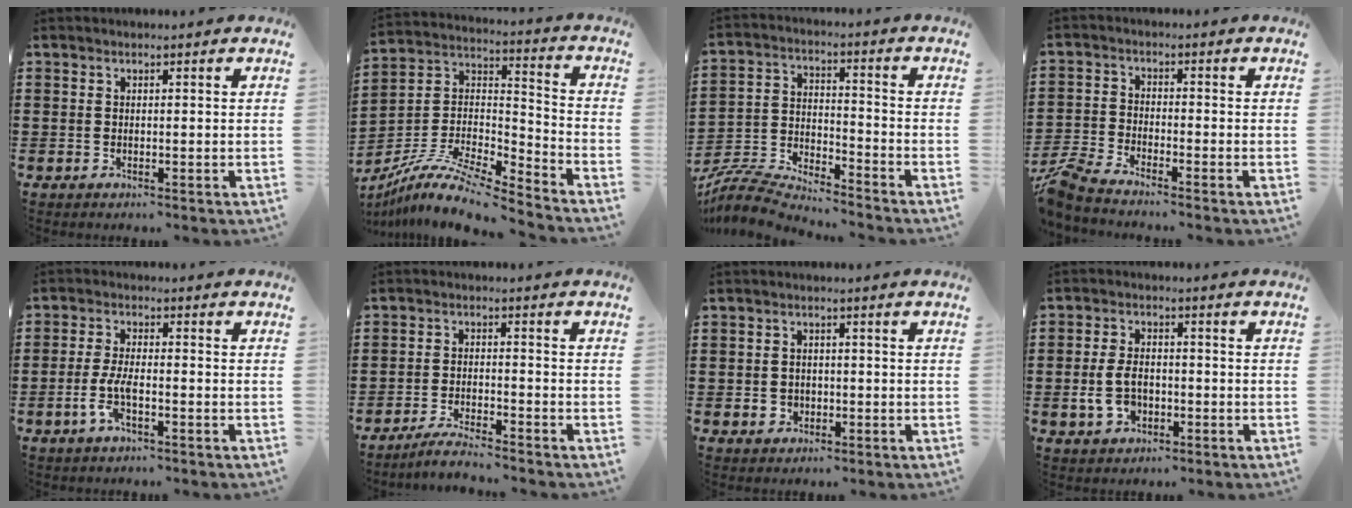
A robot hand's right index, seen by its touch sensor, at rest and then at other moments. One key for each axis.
{"total": 11.3, "fx": -9.7, "fy": 1.6, "fz": 5.5, "tx": -0.112, "ty": 0.012, "tz": -0.192}
{"total": 6.3, "fx": -6.2, "fy": 0.3, "fz": 1.1, "tx": -0.044, "ty": -0.009, "tz": -0.129}
{"total": 4.2, "fx": -4.0, "fy": -0.1, "fz": 1.1, "tx": -0.056, "ty": -0.016, "tz": -0.090}
{"total": 4.8, "fx": -1.8, "fy": 1.5, "fz": 4.2, "tx": -0.098, "ty": -0.004, "tz": -0.040}
{"total": 3.6, "fx": -3.4, "fy": -0.3, "fz": 1.1, "tx": -0.021, "ty": -0.002, "tz": -0.067}
{"total": 2.0, "fx": -0.5, "fy": 1.8, "fz": 0.6, "tx": -0.020, "ty": 0.003, "tz": -0.013}
{"total": 5.6, "fx": -1.4, "fy": 3.4, "fz": 4.2, "tx": -0.099, "ty": -0.001, "tz": -0.027}